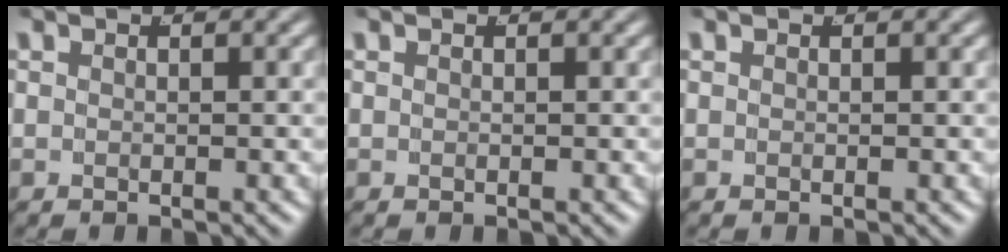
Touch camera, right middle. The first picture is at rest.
{"total": 0.0}
{"total": 0.0}